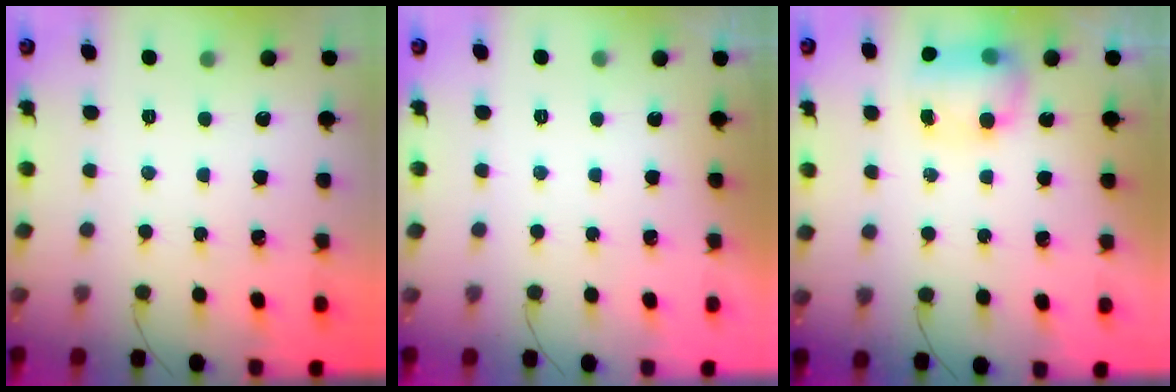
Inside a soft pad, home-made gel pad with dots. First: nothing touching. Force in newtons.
{"total": 0.0}
{"total": 8.0, "press": 8.0, "slide": 0.5}